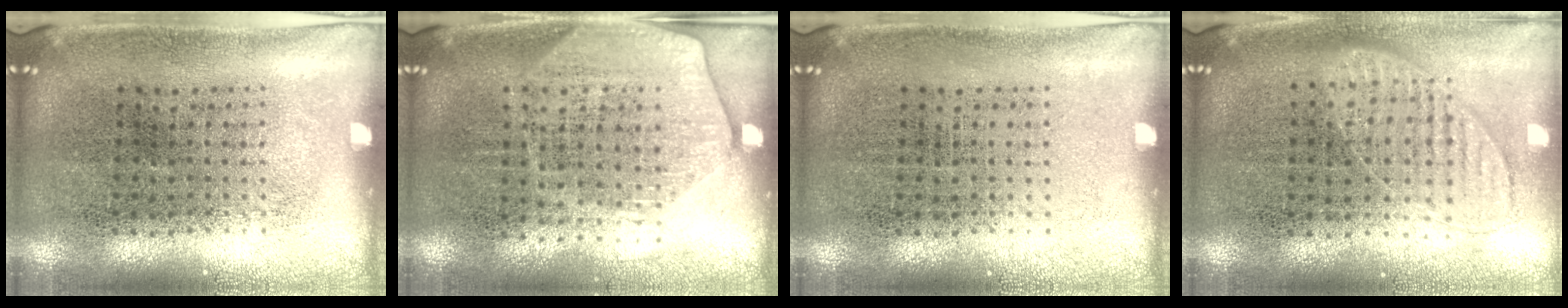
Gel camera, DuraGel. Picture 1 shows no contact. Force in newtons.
{"total": 2.0, "press": 1.7, "slide": 0.9}
{"total": 0.0}
{"total": 0.9, "press": 0.9, "slide": 0.1}